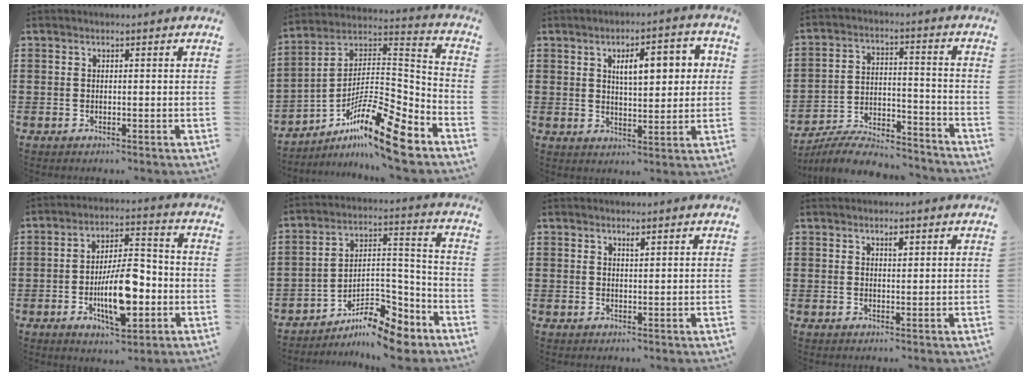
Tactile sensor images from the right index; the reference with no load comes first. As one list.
[{"total": 14.6, "force": [-10.1, 2.7, 10.1], "torque": [-0.162, 0.017, -0.190]}, {"total": 7.0, "force": [1.9, 2.8, 6.2], "torque": [-0.099, 0.001, 0.024]}, {"total": 7.9, "force": [-7.6, 1.1, 2.0], "torque": [-0.042, 0.015, -0.149]}, {"total": 11.3, "force": [-3.3, 4.5, 9.9], "torque": [-0.179, -0.002, -0.057]}, {"total": 10.5, "force": [-8.2, 3.5, 5.5], "torque": [-0.087, 0.032, -0.154]}, {"total": 0.9, "force": [0.7, 0.1, 0.6], "torque": [-0.012, -0.002, 0.014]}, {"total": 1.2, "force": [0.7, 0.5, 0.9], "torque": [-0.011, 0.000, 0.011]}]